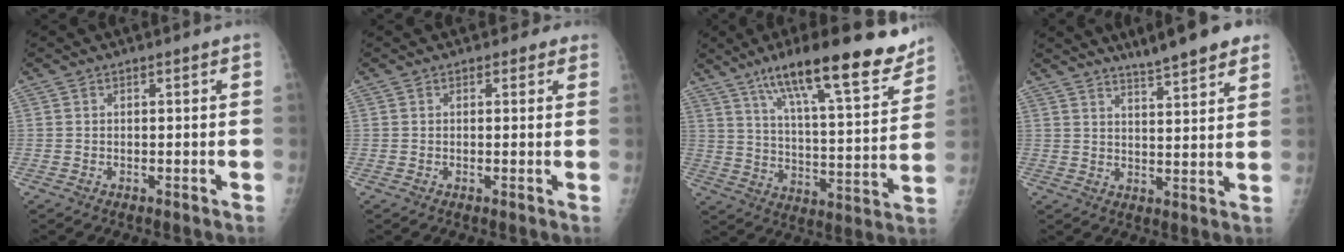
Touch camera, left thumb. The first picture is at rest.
{"total": 1.8, "force": [1.2, 1.2, 0.4], "torque": [0.012, -0.005, 0.004]}
{"total": 22.9, "force": [15.8, 4.8, 15.9], "torque": [-0.223, -0.056, 0.250]}
{"total": 10.6, "force": [8.2, 1.4, 6.6], "torque": [-0.078, -0.031, 0.110]}